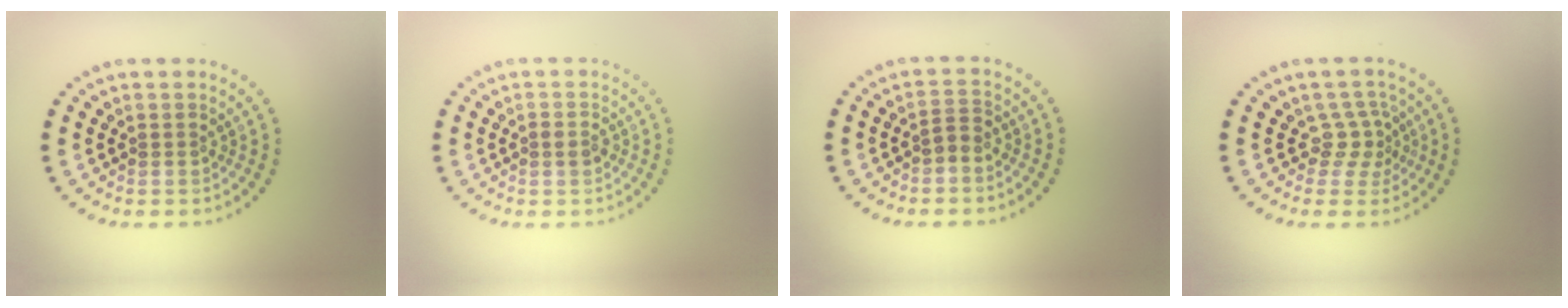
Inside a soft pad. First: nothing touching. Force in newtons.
{"total": 1.1, "press": 1.1, "slide": 0.1}
{"total": 1.4, "press": 1.1, "slide": 0.7}
{"total": 2.3, "press": 1.5, "slide": 1.7}